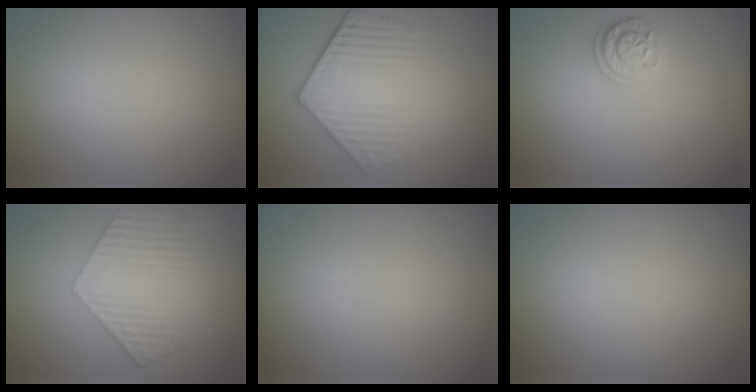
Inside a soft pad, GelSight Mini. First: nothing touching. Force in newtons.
{"total": 5.9, "press": 4.4, "slide": 3.9}
{"total": 1.8, "press": 1.8, "slide": 0.5}
{"total": 5.9, "press": 4.5, "slide": 3.8}
{"total": 0.0}
{"total": 0.0}